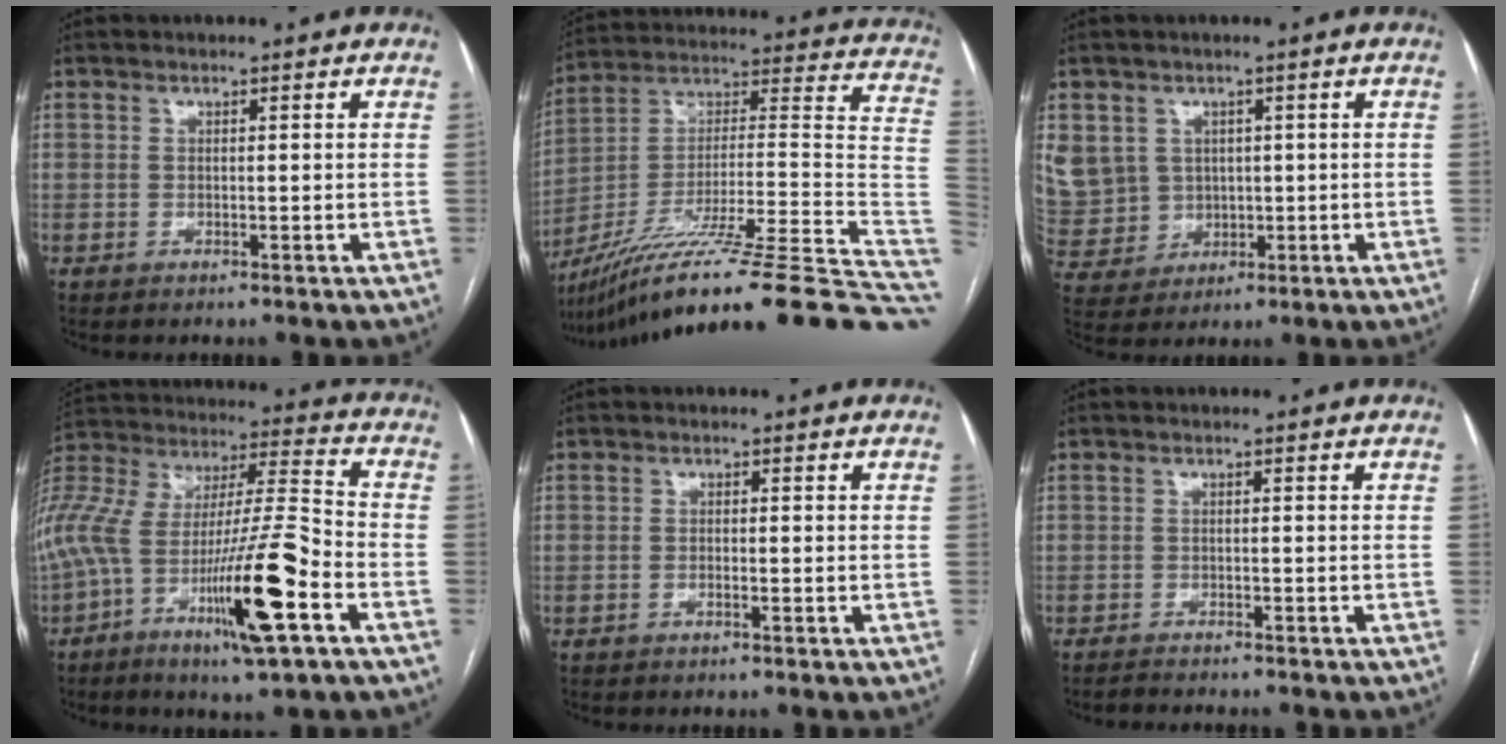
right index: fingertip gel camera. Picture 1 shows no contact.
{"total": 37.2, "force": [-28.0, 1.1, 24.5], "torque": [-0.269, -0.023, -0.424]}
{"total": 14.3, "force": [2.3, 13.5, 4.2], "torque": [-0.156, 0.047, 0.074]}
{"total": 28.4, "force": [-11.8, 5.6, 25.1], "torque": [-0.527, -0.026, -0.217]}
{"total": 0.9, "force": [-0.5, 0.2, 0.7], "torque": [-0.014, 0.004, -0.009]}
{"total": 4.4, "force": [-4.1, 0.6, 1.4], "torque": [-0.019, -0.009, -0.061]}